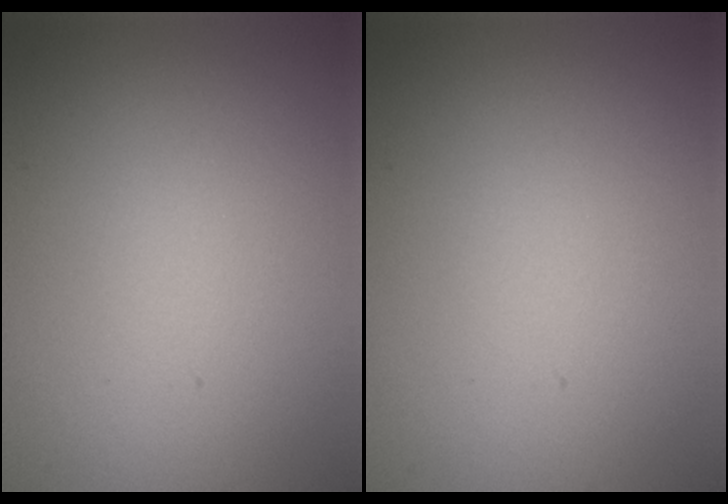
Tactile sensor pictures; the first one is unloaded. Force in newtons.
{"total": 0.0}